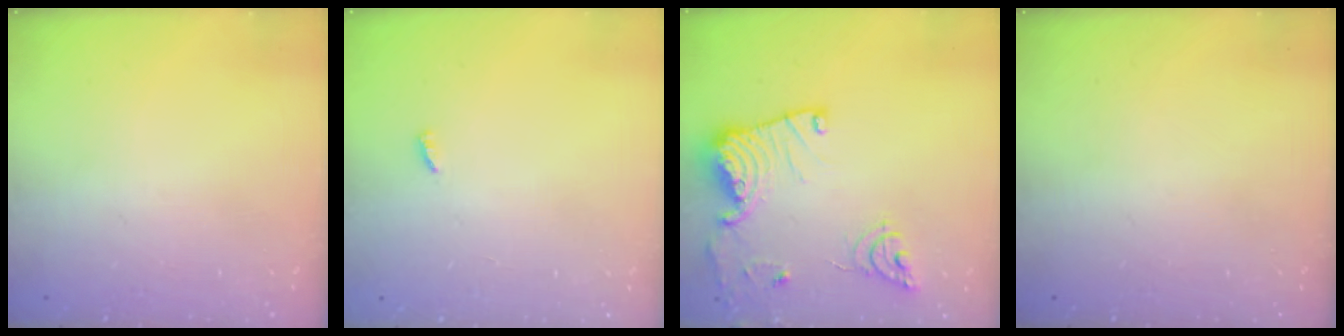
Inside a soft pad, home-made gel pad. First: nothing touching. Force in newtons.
{"total": 1.9, "press": 1.9, "slide": 0.3}
{"total": 18.4, "press": 18.3, "slide": 1.9}
{"total": 0.0}